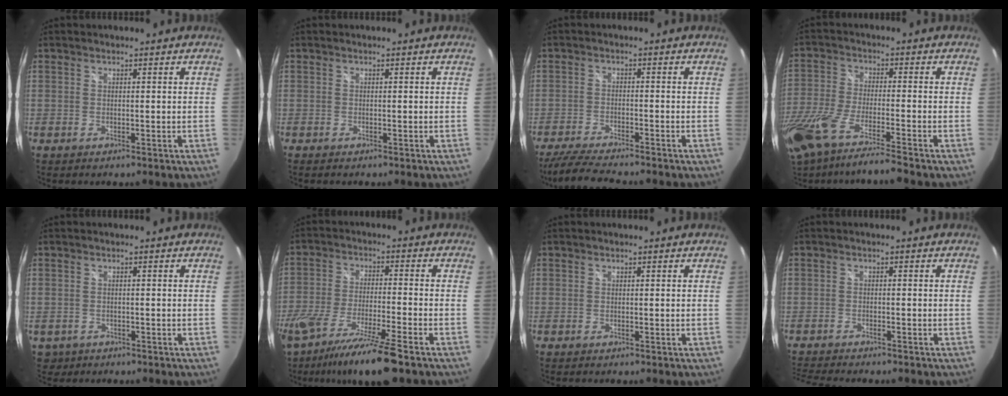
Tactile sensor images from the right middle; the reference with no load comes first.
{"total": 0.0}
{"total": 8.1, "force": [-7.2, 0.4, 3.7], "torque": [-0.096, -0.020, -0.126]}
{"total": 15.3, "force": [-11.7, 0.9, 9.8], "torque": [-0.208, -0.057, -0.210]}
{"total": 3.2, "force": [-0.7, 2.9, 1.1], "torque": [-0.030, -0.005, -0.003]}
{"total": 16.1, "force": [-11.8, 0.8, 11.0], "torque": [-0.226, -0.048, -0.204]}
{"total": 0.0}
{"total": 5.9, "force": [-5.4, 0.6, 2.4], "torque": [-0.061, -0.017, -0.091]}